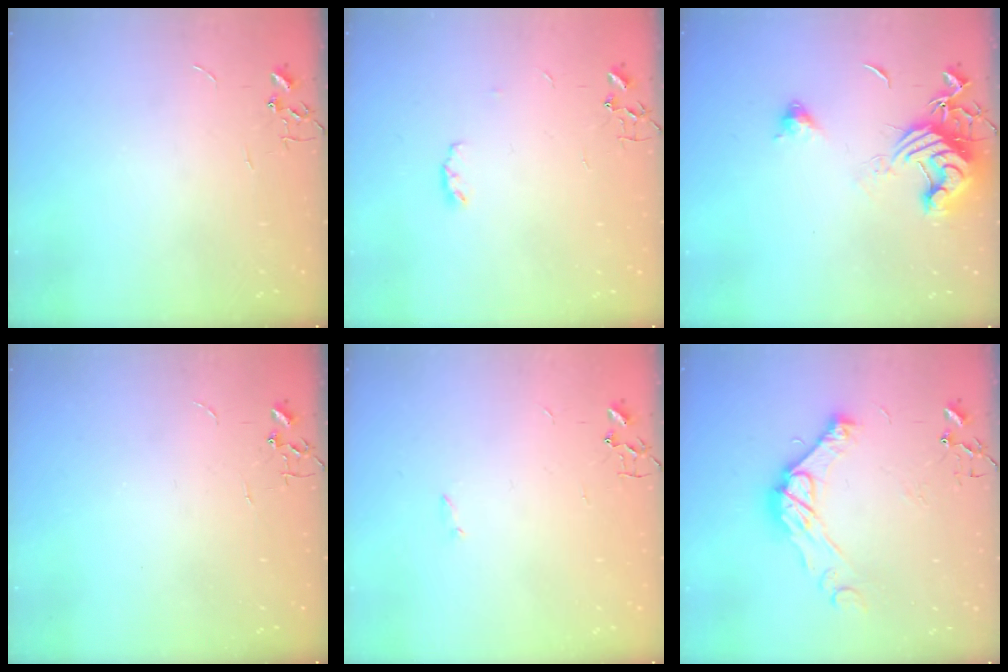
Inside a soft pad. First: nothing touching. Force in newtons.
{"total": 3.7, "press": 3.7, "slide": 0.6}
{"total": 13.8, "press": 13.7, "slide": 1.7}
{"total": 0.0}
{"total": 1.3, "press": 1.3, "slide": 0.3}
{"total": 14.1, "press": 14.1, "slide": 1.1}